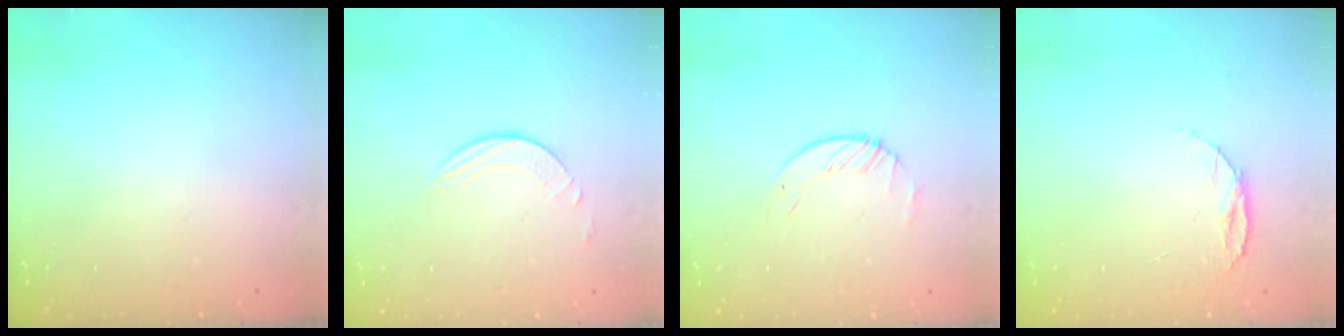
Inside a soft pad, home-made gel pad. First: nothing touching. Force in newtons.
{"total": 3.2, "press": 3.2, "slide": 0.3}
{"total": 1.7, "press": 1.7, "slide": 0.2}
{"total": 5.4, "press": 5.3, "slide": 0.6}